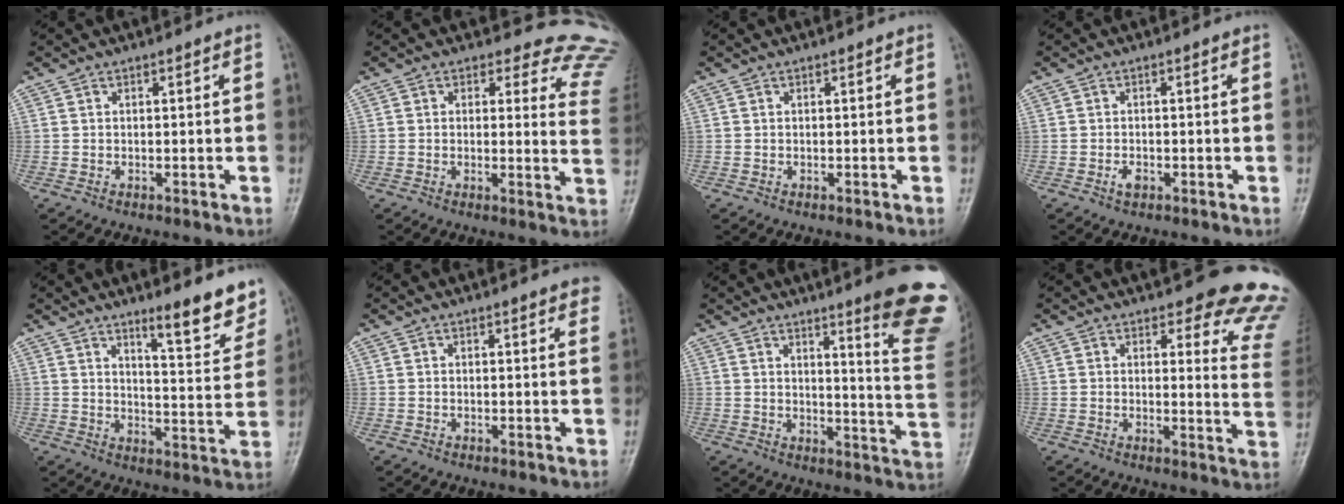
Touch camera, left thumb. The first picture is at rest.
{"total": 13.5, "force": [12.9, 4.0, 0.1], "torque": [0.065, -0.128, 0.091]}
{"total": 0.0}
{"total": 1.6, "force": [-0.7, 0.9, 1.1], "torque": [-0.016, 0.001, -0.012]}
{"total": 10.9, "force": [8.0, 2.0, 7.1], "torque": [-0.072, -0.061, 0.118]}
{"total": 4.9, "force": [3.9, 0.9, 2.9], "torque": [-0.019, -0.005, 0.030]}
{"total": 17.5, "force": [11.2, 2.0, 13.3], "torque": [-0.132, -0.082, 0.135]}
{"total": 14.9, "force": [13.7, 3.6, 4.8], "torque": [0.003, -0.123, 0.120]}